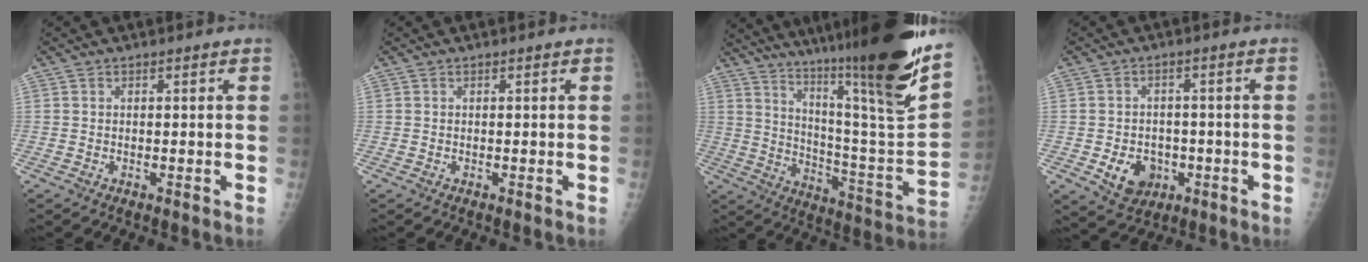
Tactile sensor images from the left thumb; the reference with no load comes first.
{"total": 0.0}
{"total": 31.4, "force": [22.1, 2.4, 22.3], "torque": [-0.316, -0.123, 0.329]}
{"total": 7.4, "force": [-2.4, 5.9, 3.9], "torque": [-0.036, 0.013, -0.028]}